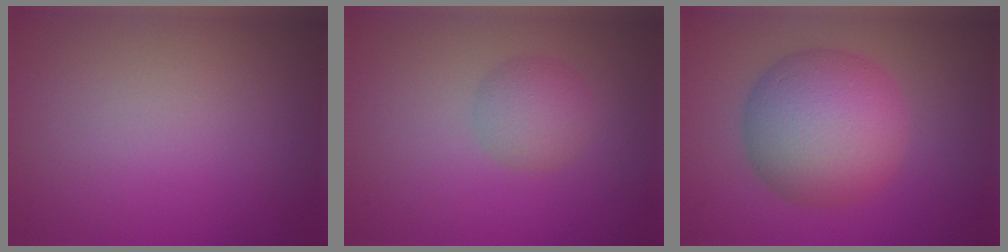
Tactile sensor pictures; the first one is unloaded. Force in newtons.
{"total": 2.5, "press": 2.5, "slide": 0.1}
{"total": 8.4, "press": 8.4, "slide": 0.1}